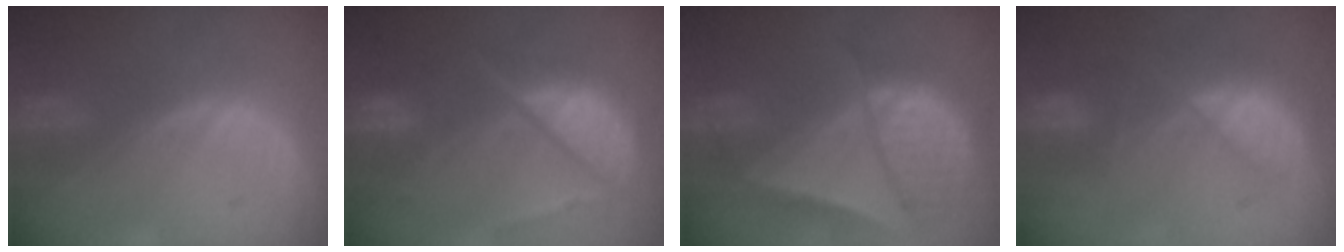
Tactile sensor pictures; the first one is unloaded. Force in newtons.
{"total": 10.6, "press": 8.9, "slide": 5.8}
{"total": 9.3, "press": 8.0, "slide": 4.7}
{"total": 7.9, "press": 7.0, "slide": 3.7}